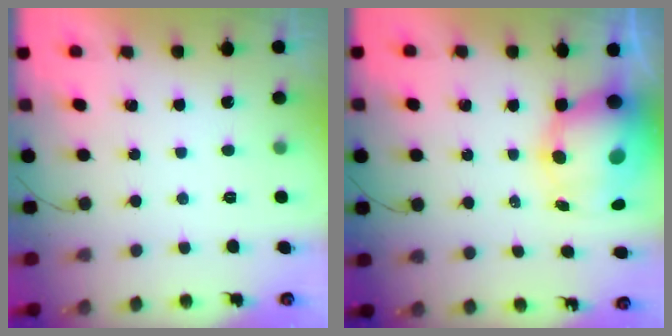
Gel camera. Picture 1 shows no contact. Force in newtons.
{"total": 12.3, "press": 11.9, "slide": 3.2}